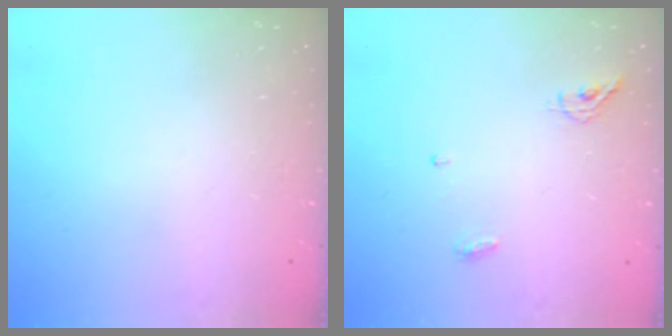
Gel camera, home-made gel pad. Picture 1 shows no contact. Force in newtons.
{"total": 4.9, "press": 4.8, "slide": 1.0}